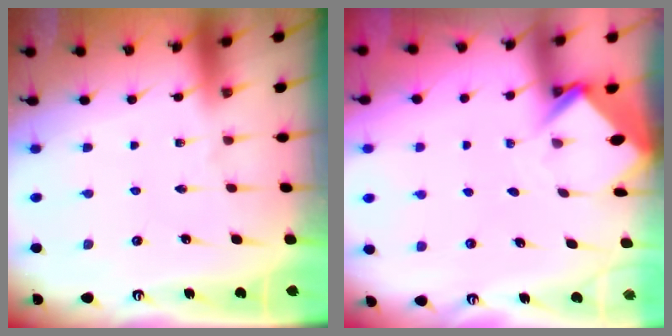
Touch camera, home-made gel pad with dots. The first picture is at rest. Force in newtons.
{"total": 3.8, "press": 3.8, "slide": 0.2}